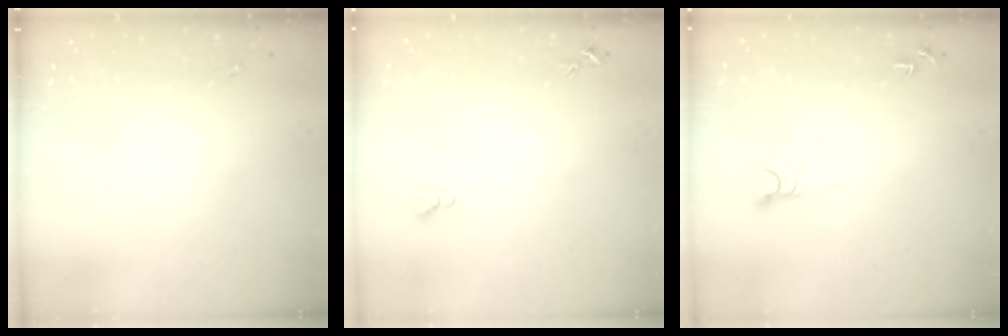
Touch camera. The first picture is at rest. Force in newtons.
{"total": 7.1, "press": 7.1, "slide": 0.7}
{"total": 4.3, "press": 4.3, "slide": 0.4}